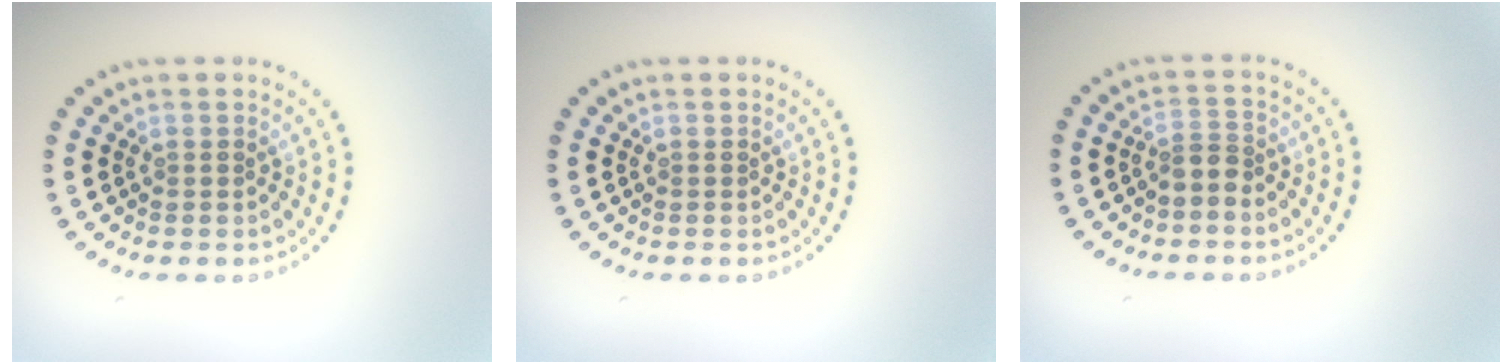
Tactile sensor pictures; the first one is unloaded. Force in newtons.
{"total": 0.0}
{"total": 1.9, "press": 1.5, "slide": 1.2}